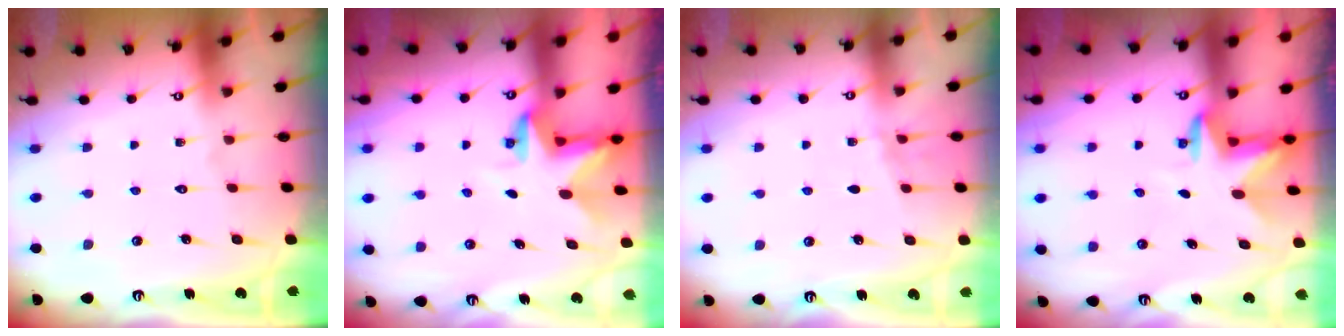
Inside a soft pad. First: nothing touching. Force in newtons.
{"total": 3.0, "press": 3.0, "slide": 0.3}
{"total": 4.7, "press": 3.9, "slide": 2.7}
{"total": 2.9, "press": 2.8, "slide": 0.7}